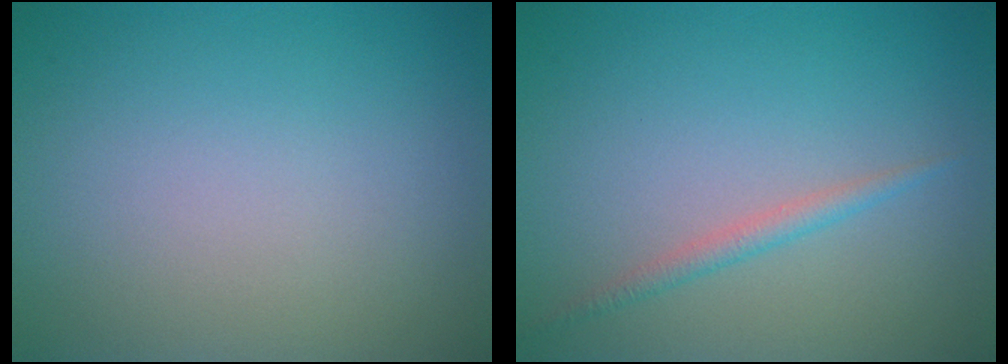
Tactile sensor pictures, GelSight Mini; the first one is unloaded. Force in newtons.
{"total": 1.3, "press": 1.3, "slide": 0.1}